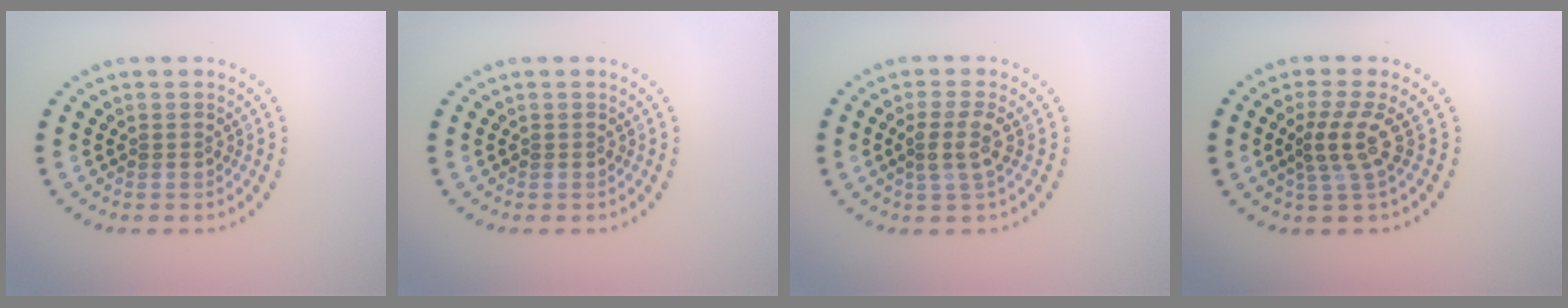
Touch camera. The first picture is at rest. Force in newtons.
{"total": 0.0}
{"total": 2.2, "press": 1.9, "slide": 1.1}
{"total": 2.9, "press": 2.1, "slide": 2.0}